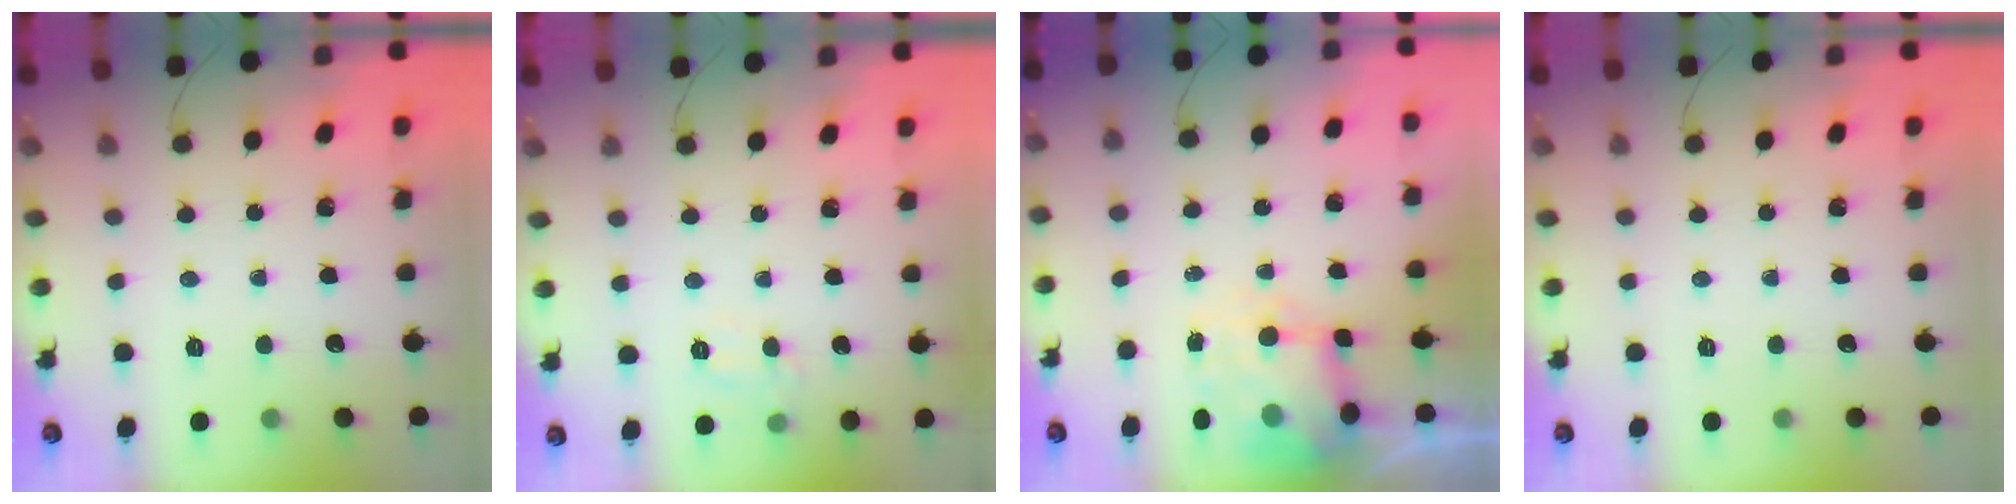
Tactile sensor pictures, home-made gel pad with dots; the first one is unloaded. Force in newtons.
{"total": 6.3, "press": 6.1, "slide": 1.5}
{"total": 7.1, "press": 6.9, "slide": 1.3}
{"total": 0.0}